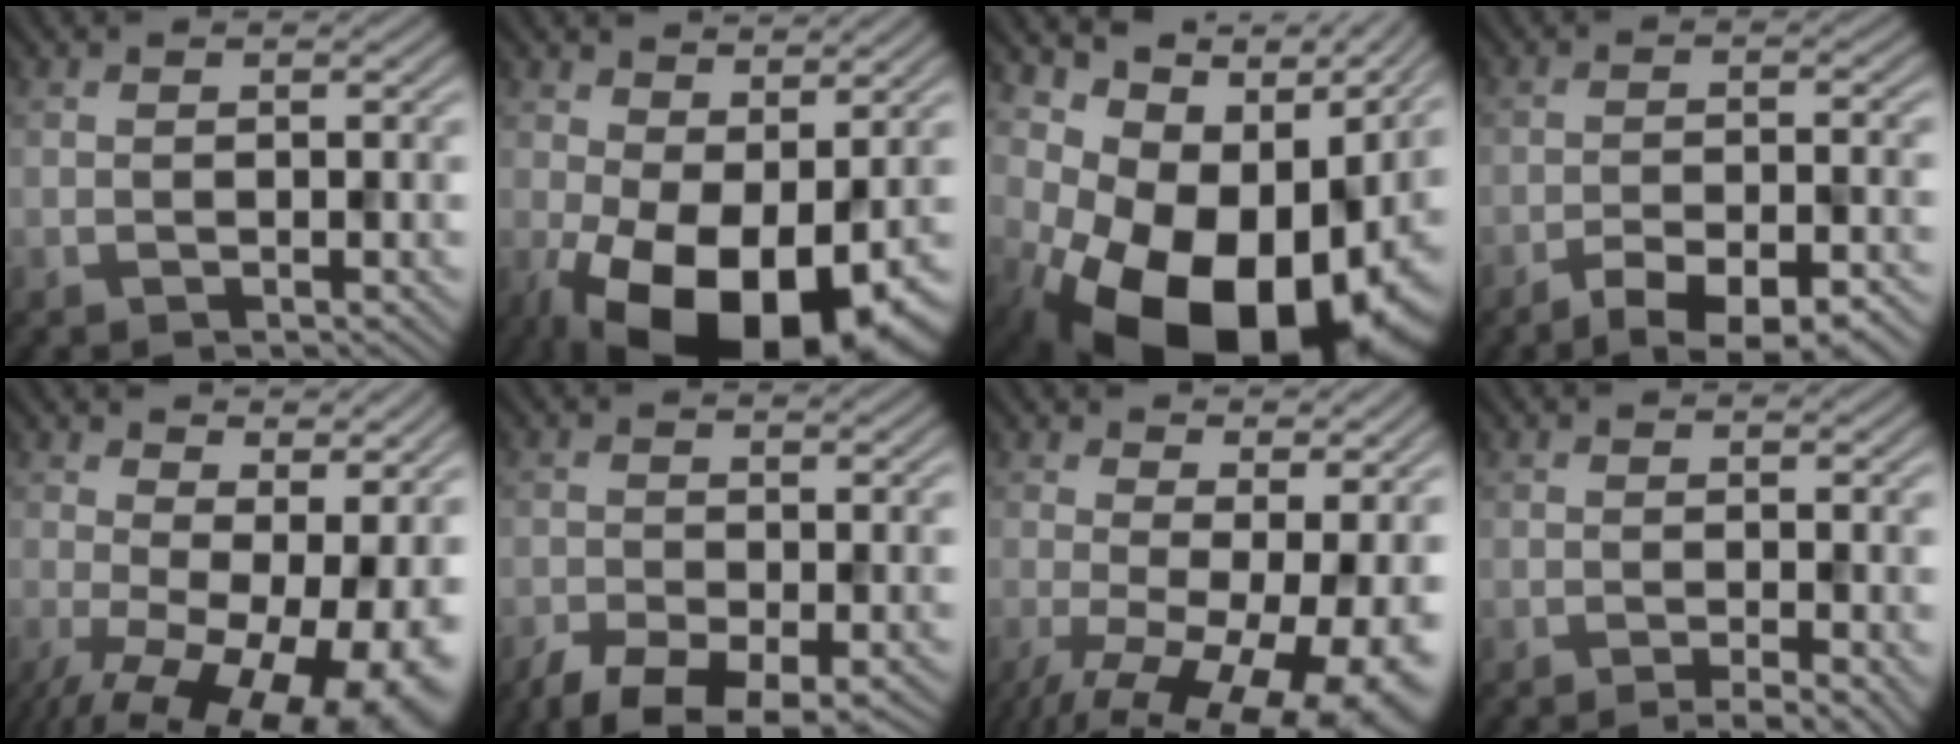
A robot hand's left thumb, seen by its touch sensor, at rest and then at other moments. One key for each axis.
{"total": 14.6, "fx": -3.8, "fy": 7.8, "fz": 11.7, "tx": -0.202, "ty": -0.020, "tz": -0.050}
{"total": 18.4, "fx": -2.0, "fy": 11.4, "fz": 14.3, "tx": -0.204, "ty": -0.039, "tz": -0.010}
{"total": 8.1, "fx": -6.1, "fy": 2.2, "fz": 4.8, "tx": -0.075, "ty": -0.003, "tz": -0.085}
{"total": 17.0, "fx": -2.5, "fy": 8.5, "fz": 14.5, "tx": -0.209, "ty": -0.033, "tz": 0.000}
{"total": 7.1, "fx": -4.7, "fy": 2.8, "fz": 4.5, "tx": -0.077, "ty": -0.020, "tz": -0.080}
{"total": 15.7, "fx": -3.5, "fy": 6.7, "fz": 13.8, "tx": -0.206, "ty": -0.025, "tz": -0.029}
{"total": 3.0, "fx": -1.5, "fy": 0.4, "fz": 2.6, "tx": -0.035, "ty": 0.002, "tz": -0.026}